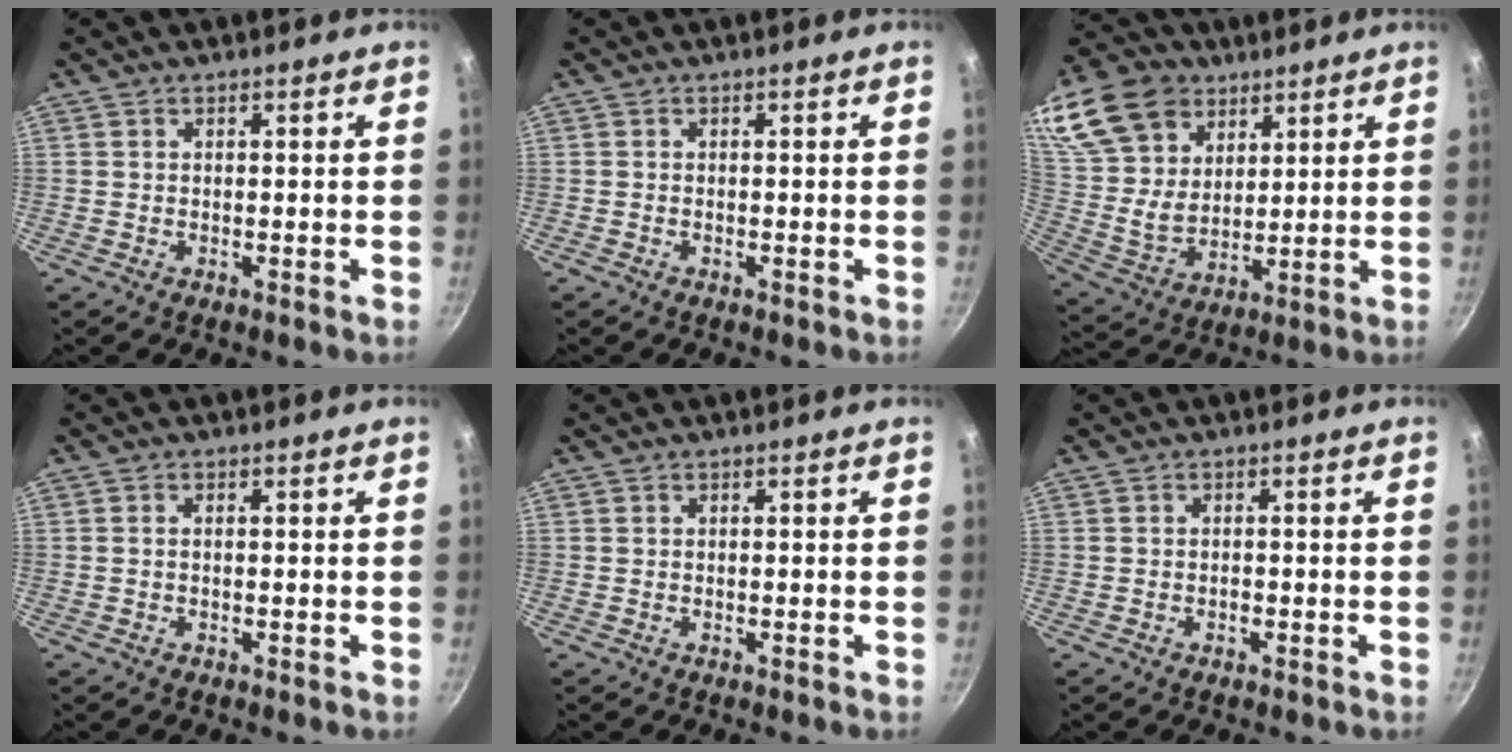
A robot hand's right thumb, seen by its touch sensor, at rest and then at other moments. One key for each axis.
{"total": 0.0}
{"total": 23.5, "fx": 12.6, "fy": 16.3, "fz": 11.4, "tx": -0.244, "ty": -0.009, "tz": 0.245}
{"total": 0.6, "fx": 0.0, "fy": 0.3, "fz": 0.5, "tx": -0.013, "ty": 0.005, "tz": -0.001}
{"total": 0.0}
{"total": 0.8, "fx": -0.4, "fy": 0.5, "fz": 0.5, "tx": -0.008, "ty": 0.003, "tz": -0.007}